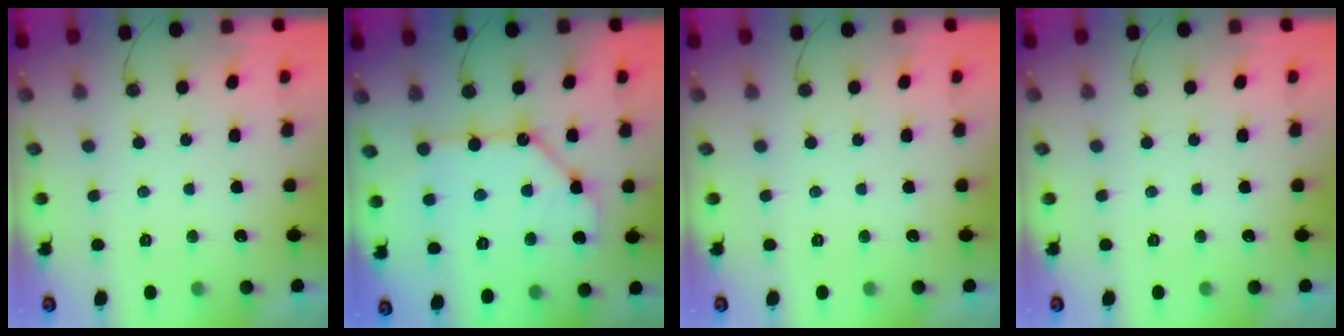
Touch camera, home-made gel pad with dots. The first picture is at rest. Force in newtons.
{"total": 12.1, "press": 12.1, "slide": 0.4}
{"total": 0.0}
{"total": 0.0}